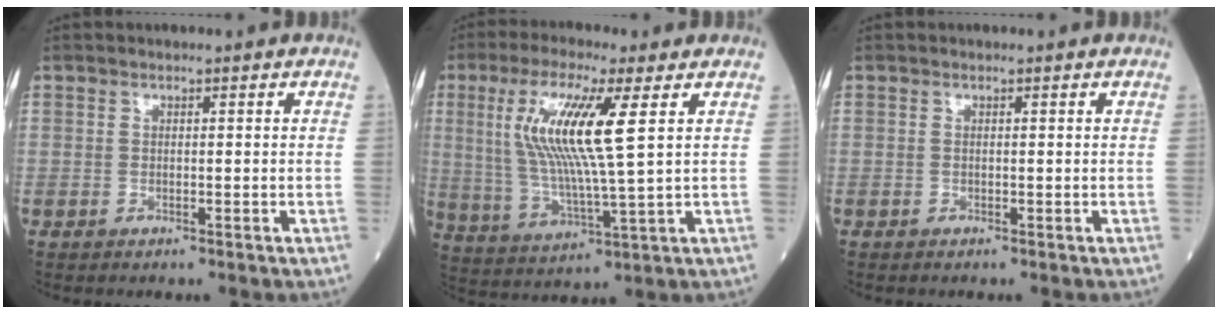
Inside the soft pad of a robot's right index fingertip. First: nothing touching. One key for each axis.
{"total": 13.0, "fx": 3.6, "fy": 0.4, "fz": 12.5, "tx": -0.272, "ty": -0.002, "tz": 0.067}
{"total": 0.0}